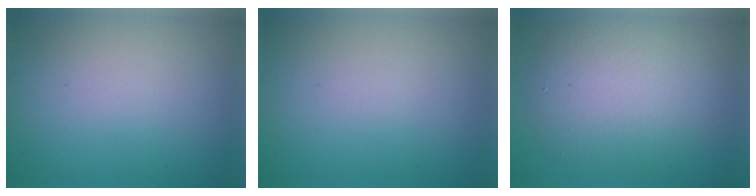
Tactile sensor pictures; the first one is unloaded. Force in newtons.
{"total": 0.0}
{"total": 5.9, "press": 5.9, "slide": 0.2}